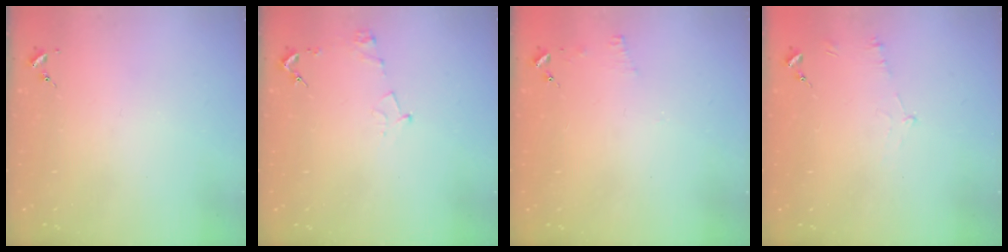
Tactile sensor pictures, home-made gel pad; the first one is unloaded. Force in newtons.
{"total": 6.2, "press": 6.2, "slide": 0.7}
{"total": 4.7, "press": 4.6, "slide": 0.5}
{"total": 4.5, "press": 4.2, "slide": 1.4}